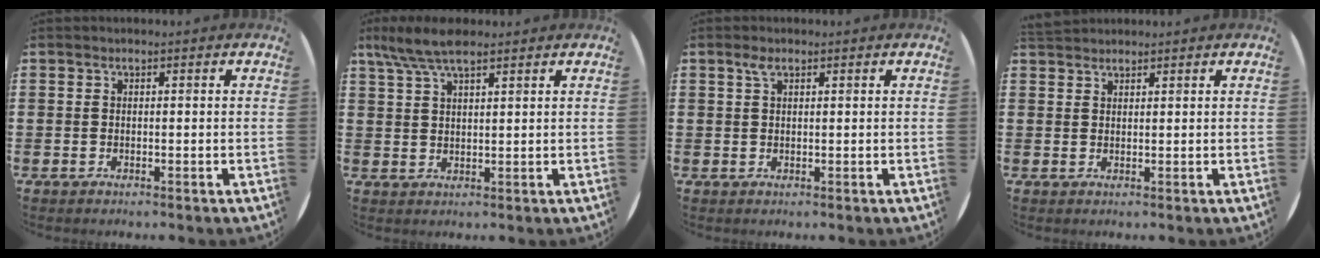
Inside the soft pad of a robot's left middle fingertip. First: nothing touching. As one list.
[{"total": 5.7, "force": [4.2, 1.6, 3.5], "torque": [-0.078, -0.001, 0.076]}, {"total": 1.4, "force": [0.8, 0.6, 1.0], "torque": [-0.015, 0.001, 0.012]}, {"total": 1.5, "force": [1.4, 0.4, 0.0], "torque": [-0.003, 0.003, 0.029]}]